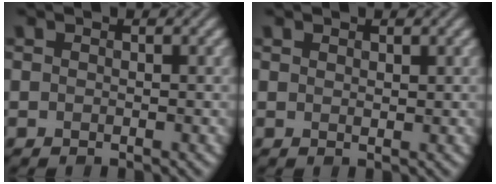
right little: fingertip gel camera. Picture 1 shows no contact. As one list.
[{"total": 0.6, "force": [0.5, 0.2, 0.3], "torque": [-0.007, -0.001, 0.012]}]